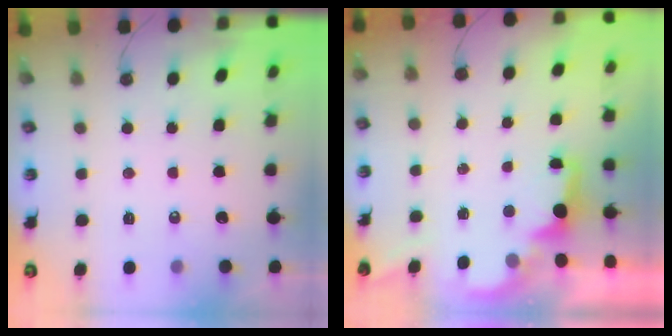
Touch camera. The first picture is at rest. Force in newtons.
{"total": 2.0, "press": 1.9, "slide": 0.8}